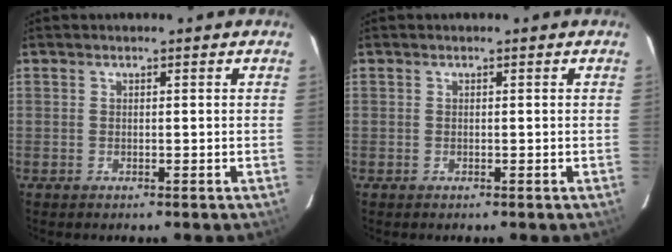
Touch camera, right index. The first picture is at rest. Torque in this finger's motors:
{"motor_torque": [-0.01, 0.00, 0.04, 0.01]}